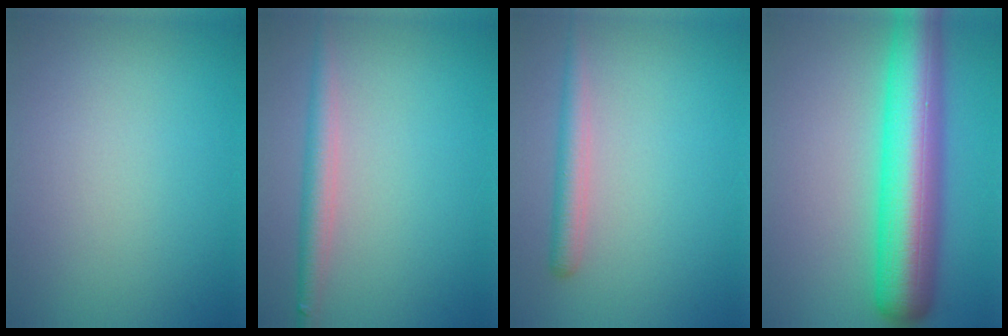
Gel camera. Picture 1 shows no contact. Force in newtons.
{"total": 2.6, "press": 2.6, "slide": 0.1}
{"total": 2.3, "press": 2.3, "slide": 0.2}
{"total": 10.5, "press": 10.5, "slide": 0.2}